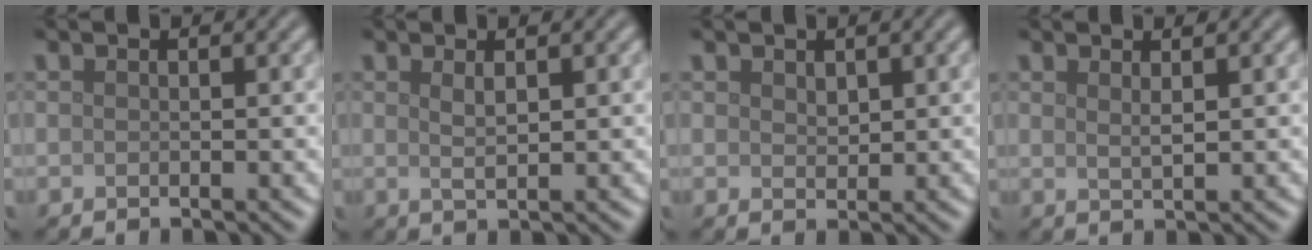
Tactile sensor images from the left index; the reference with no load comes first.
{"total": 1.6, "force": [0.7, 0.4, 1.4], "torque": [-0.022, -0.001, 0.011]}
{"total": 1.1, "force": [0.7, 0.7, 0.5], "torque": [-0.010, -0.001, 0.017]}
{"total": 1.4, "force": [0.9, 0.4, 1.0], "torque": [-0.014, -0.001, 0.013]}